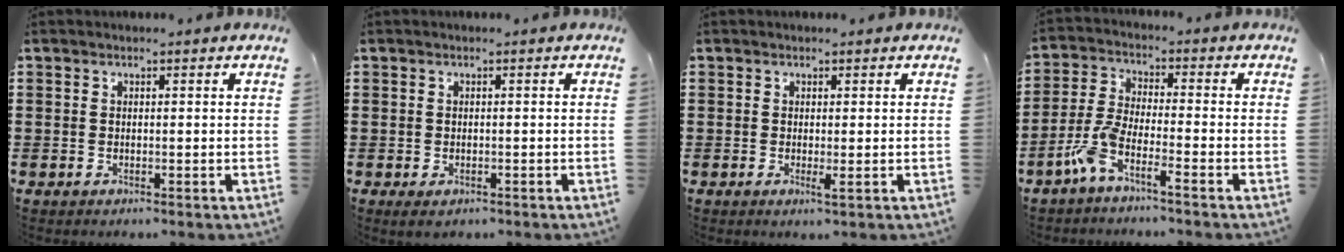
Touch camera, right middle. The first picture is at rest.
{"total": 0.7, "force": [-0.4, 0.4, 0.3], "torque": [-0.007, -0.002, -0.009]}
{"total": 1.1, "force": [0.1, 0.1, 1.1], "torque": [-0.021, -0.004, 0.002]}
{"total": 6.2, "force": [-4.4, 0.8, 4.3], "torque": [-0.114, -0.014, -0.091]}